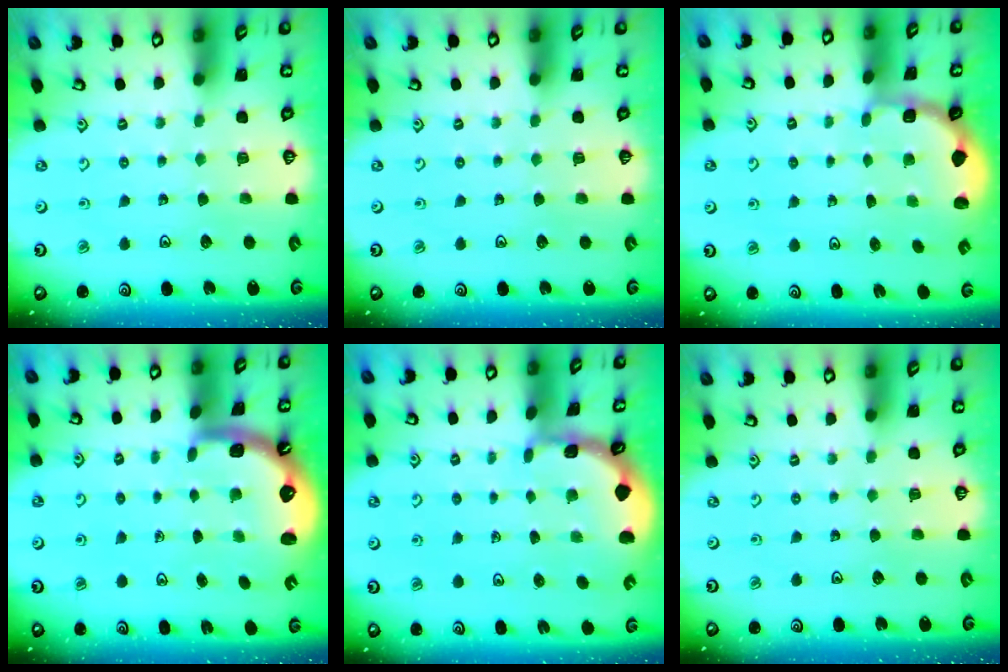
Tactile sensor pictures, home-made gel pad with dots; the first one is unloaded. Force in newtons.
{"total": 0.0}
{"total": 1.9, "press": 1.8, "slide": 0.7}
{"total": 1.5, "press": 1.3, "slide": 0.6}
{"total": 1.5, "press": 1.5, "slide": 0.2}
{"total": 0.0}